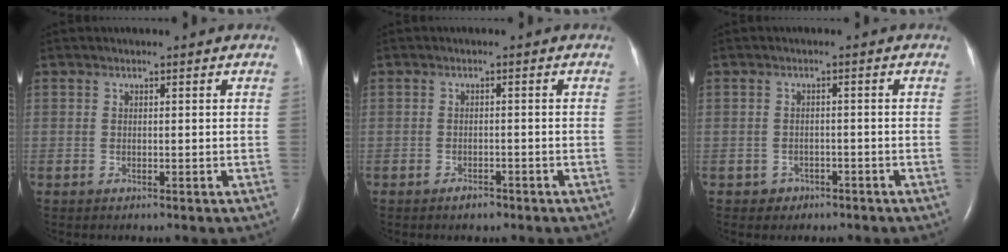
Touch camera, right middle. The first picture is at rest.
{"total": 1.6, "force": [-1.2, 0.7, 0.7], "torque": [-0.015, 0.001, -0.015]}
{"total": 2.0, "force": [-1.2, 1.6, 0.0], "torque": [-0.002, 0.010, -0.013]}